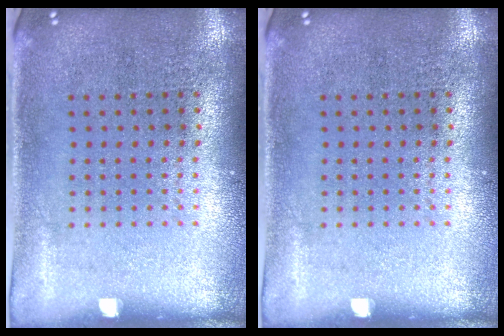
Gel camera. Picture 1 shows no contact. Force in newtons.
{"total": 0.0}